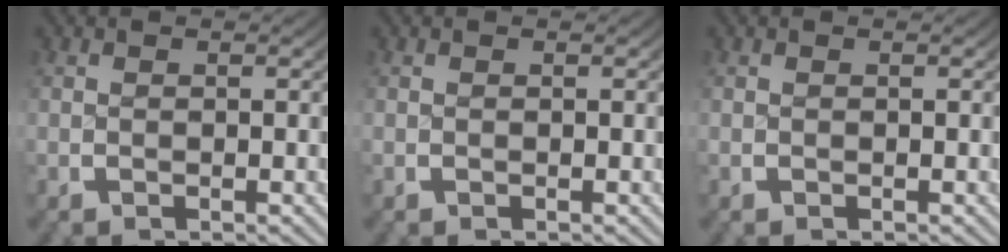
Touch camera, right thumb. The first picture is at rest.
{"total": 0.0}
{"total": 0.0}